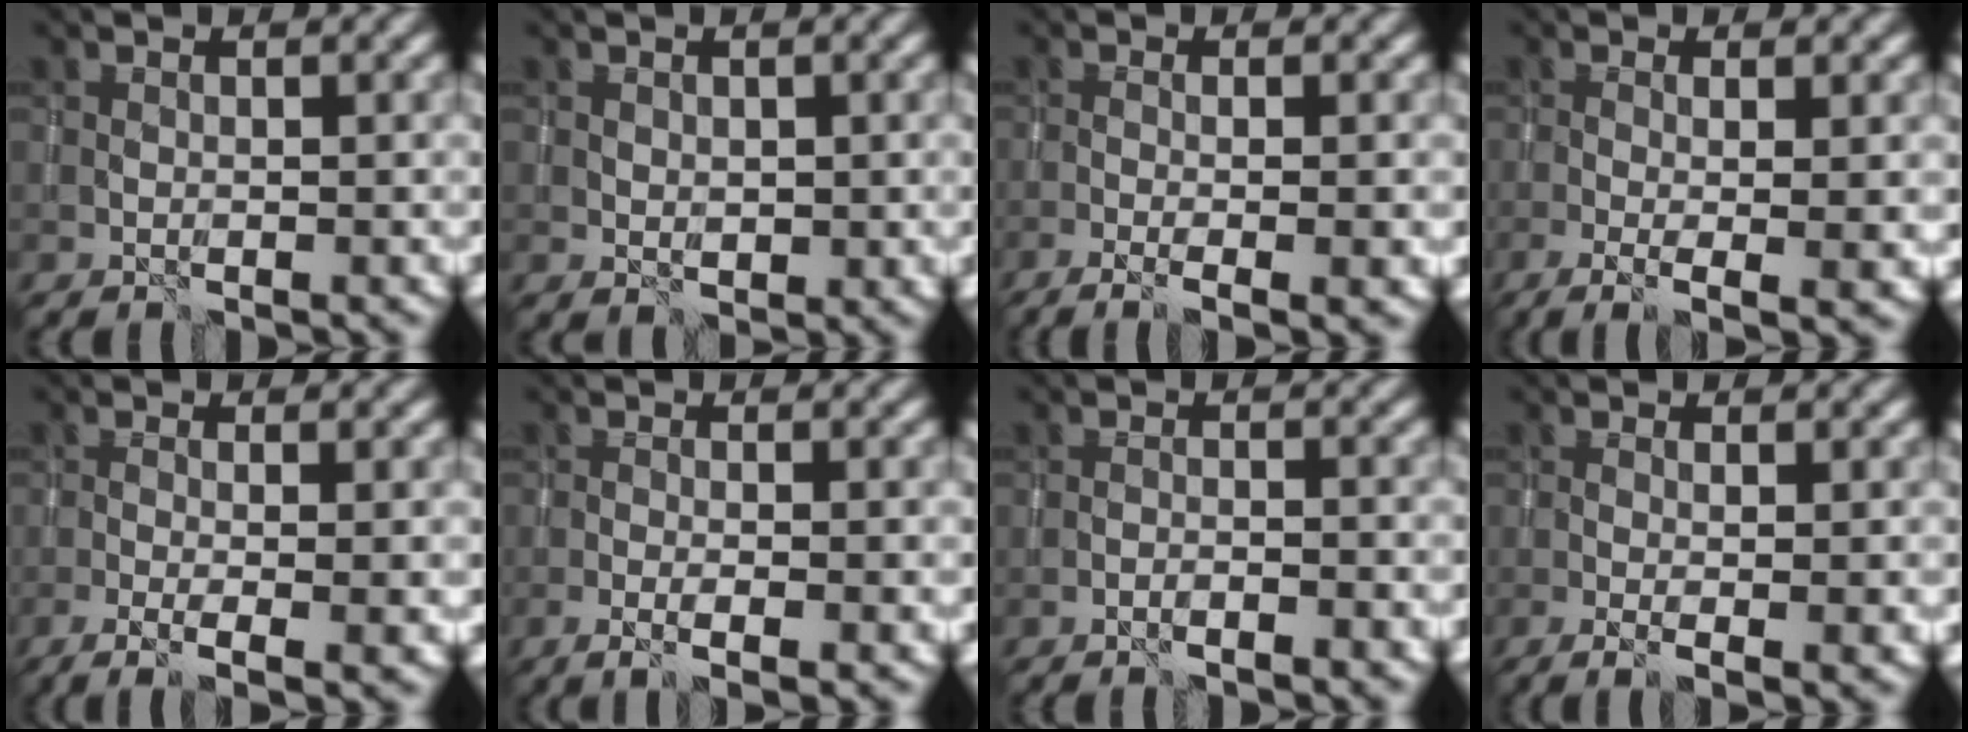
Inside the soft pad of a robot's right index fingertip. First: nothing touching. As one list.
[{"total": 1.1, "force": [0.1, 0.8, 0.7], "torque": [-0.014, -0.006, 0.007]}, {"total": 4.9, "force": [-1.5, 1.6, 4.4], "torque": [-0.057, -0.002, -0.028]}, {"total": 5.6, "force": [-1.0, 1.7, 5.3], "torque": [-0.074, -0.009, -0.013]}, {"total": 5.1, "force": [-1.4, 1.6, 4.7], "torque": [-0.072, -0.008, -0.025]}, {"total": 3.1, "force": [-1.2, 0.8, 2.7], "torque": [-0.050, -0.003, -0.025]}, {"total": 2.4, "force": [-1.7, 0.5, 1.7], "torque": [-0.032, 0.014, -0.030]}, {"total": 3.8, "force": [-0.6, 1.1, 3.6], "torque": [-0.052, -0.004, -0.011]}]